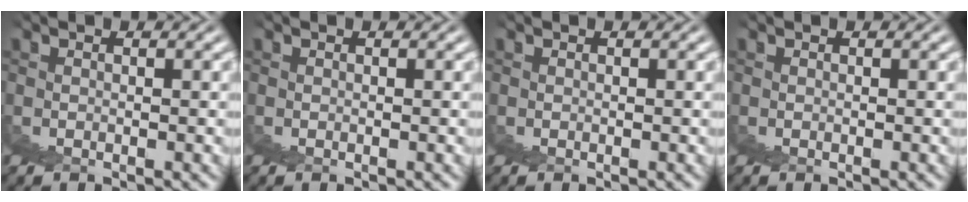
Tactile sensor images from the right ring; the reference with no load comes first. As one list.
[{"total": 0.0}, {"total": 0.0}, {"total": 0.0}]